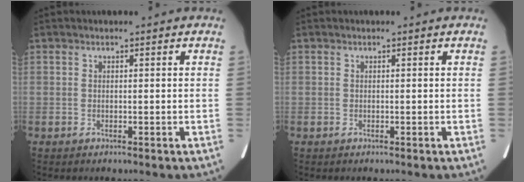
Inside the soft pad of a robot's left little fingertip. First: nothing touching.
{"total": 0.0}